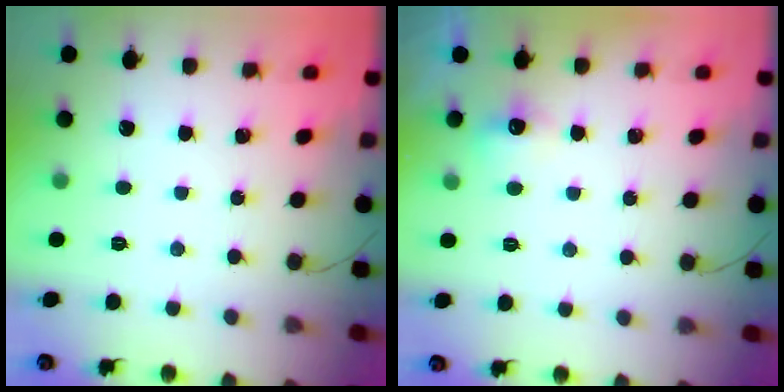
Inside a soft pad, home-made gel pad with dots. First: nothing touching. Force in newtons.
{"total": 5.4, "press": 5.0, "slide": 2.2}